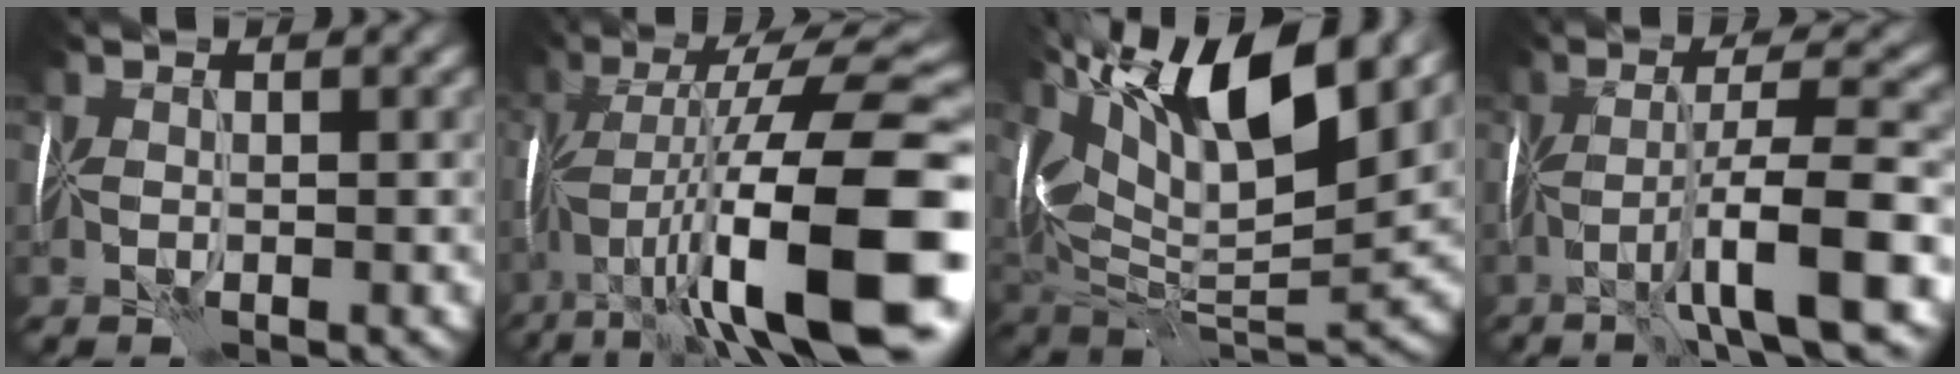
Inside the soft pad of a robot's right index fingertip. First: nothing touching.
{"total": 16.5, "force": [-4.2, 4.8, 15.2], "torque": [-0.251, 0.033, -0.067]}
{"total": 15.9, "force": [7.9, 6.0, 12.4], "torque": [-0.232, 0.030, 0.143]}
{"total": 8.1, "force": [-2.9, 1.3, 7.4], "torque": [-0.116, 0.024, -0.051]}